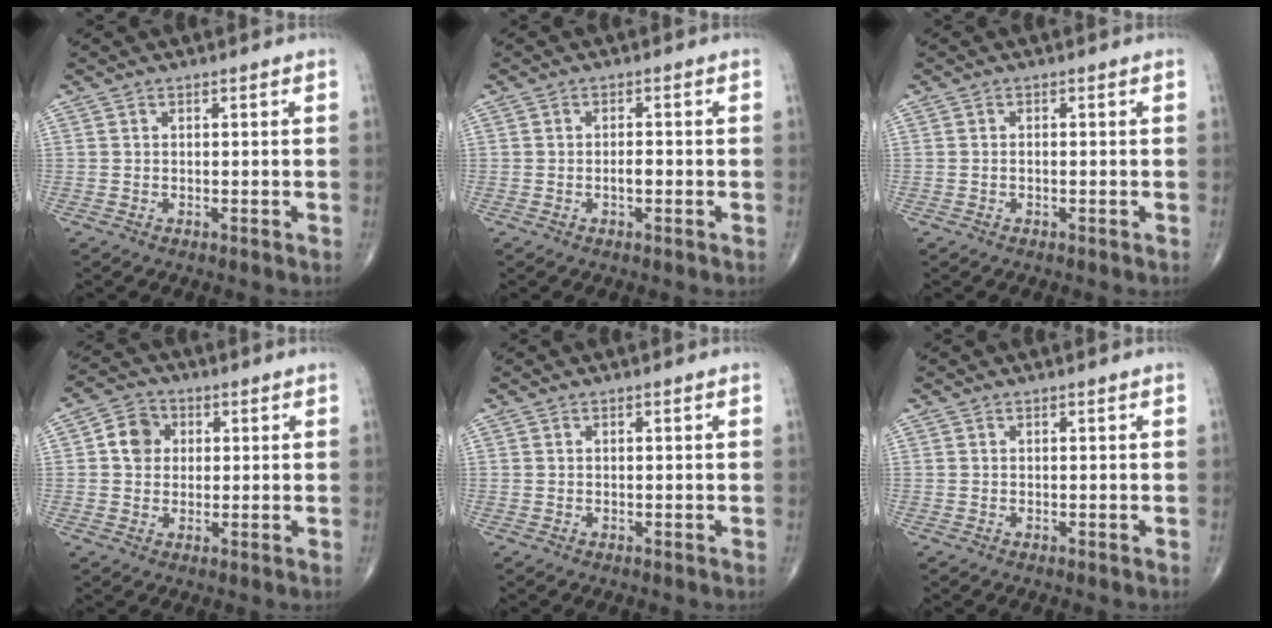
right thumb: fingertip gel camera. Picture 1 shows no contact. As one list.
[{"total": 1.6, "force": [-0.5, 0.7, 1.4], "torque": [-0.022, 0.004, -0.010]}, {"total": 0.6, "force": [-0.2, 0.3, 0.5], "torque": [-0.012, 0.002, -0.003]}, {"total": 5.7, "force": [0.9, 4.9, 2.8], "torque": [-0.032, 0.008, 0.007]}, {"total": 0.0}, {"total": 0.0}]